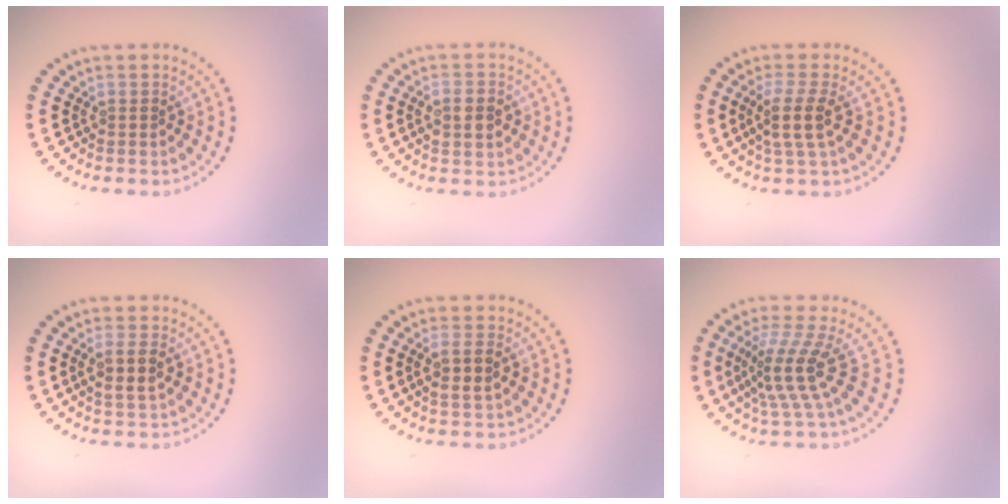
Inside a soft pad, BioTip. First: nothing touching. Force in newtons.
{"total": 3.3, "press": 3.3, "slide": 0.5}
{"total": 3.0, "press": 2.5, "slide": 1.6}
{"total": 2.3, "press": 2.2, "slide": 0.7}
{"total": 2.3, "press": 2.2, "slide": 0.7}
{"total": 4.3, "press": 3.0, "slide": 3.1}